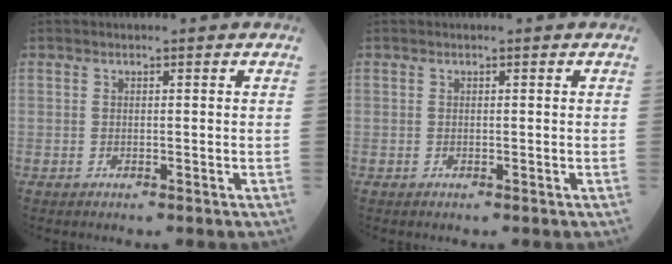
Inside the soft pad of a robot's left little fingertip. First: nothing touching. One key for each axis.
{"total": 0.0}